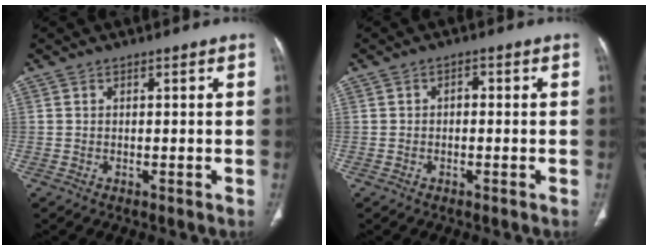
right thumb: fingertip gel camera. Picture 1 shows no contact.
{"total": 1.2, "force": [-0.2, 0.9, 0.8], "torque": [-0.006, 0.004, -0.007]}